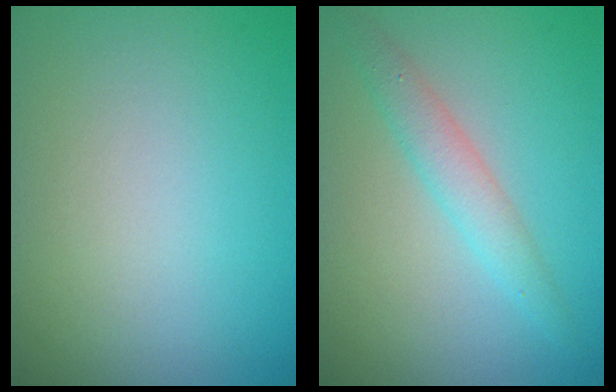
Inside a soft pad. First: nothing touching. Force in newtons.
{"total": 2.5, "press": 2.5, "slide": 0.0}